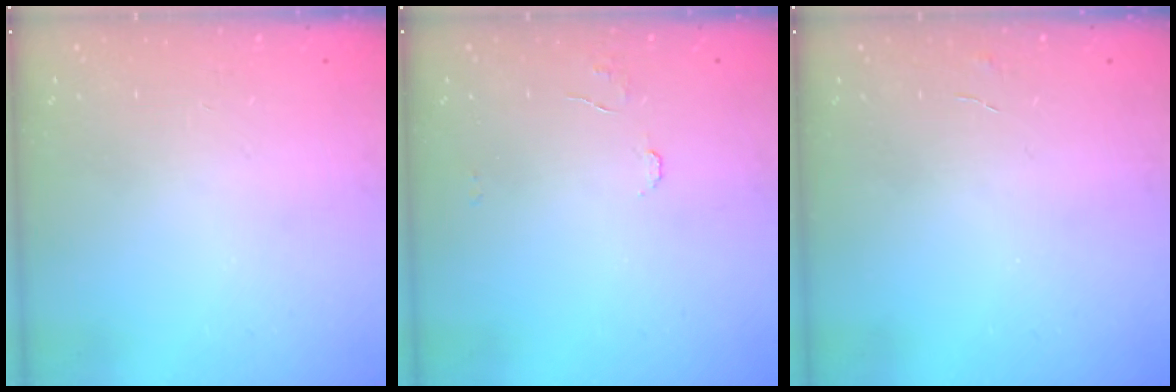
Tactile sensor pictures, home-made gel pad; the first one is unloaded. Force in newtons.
{"total": 5.2, "press": 5.2, "slide": 0.4}
{"total": 3.6, "press": 3.6, "slide": 0.3}